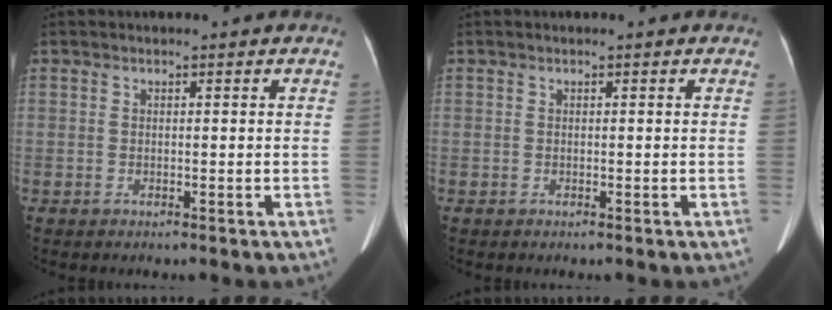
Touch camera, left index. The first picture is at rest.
{"total": 0.0}